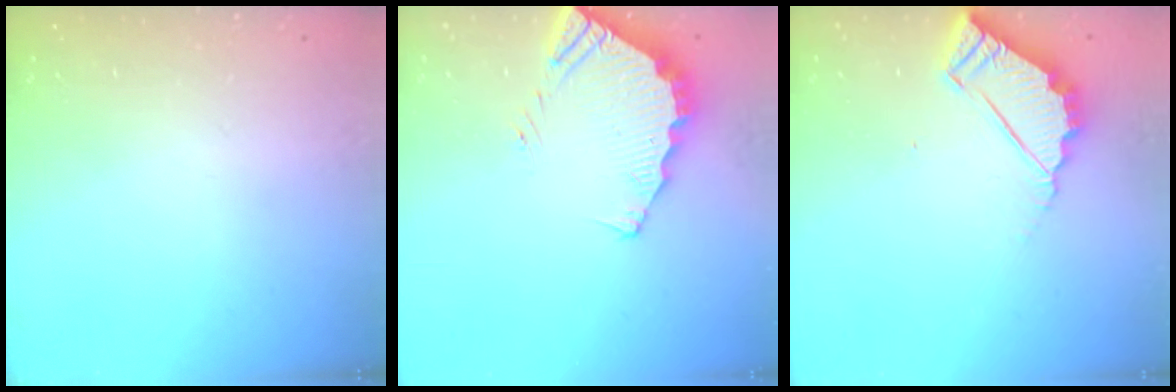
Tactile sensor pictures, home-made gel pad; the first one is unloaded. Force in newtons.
{"total": 4.8, "press": 4.8, "slide": 0.3}
{"total": 5.4, "press": 5.4, "slide": 0.2}